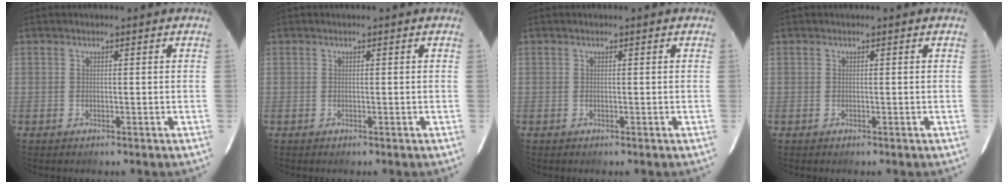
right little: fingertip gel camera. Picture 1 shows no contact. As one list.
[{"total": 0.0}, {"total": 0.0}, {"total": 0.0}]